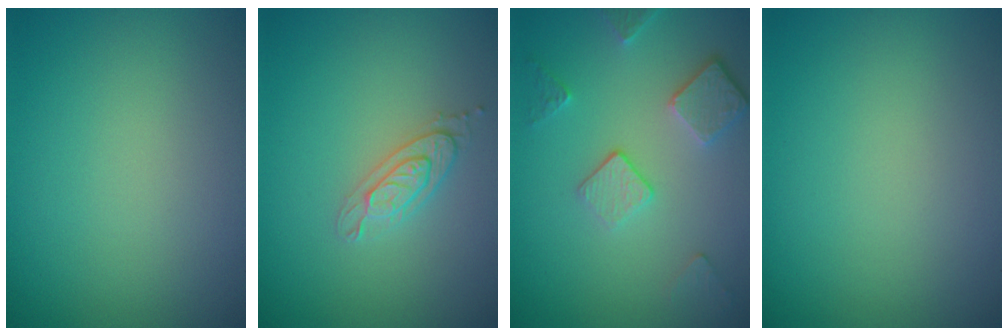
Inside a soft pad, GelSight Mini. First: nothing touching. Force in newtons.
{"total": 2.1, "press": 2.1, "slide": 0.4}
{"total": 3.6, "press": 2.8, "slide": 2.2}
{"total": 0.0}